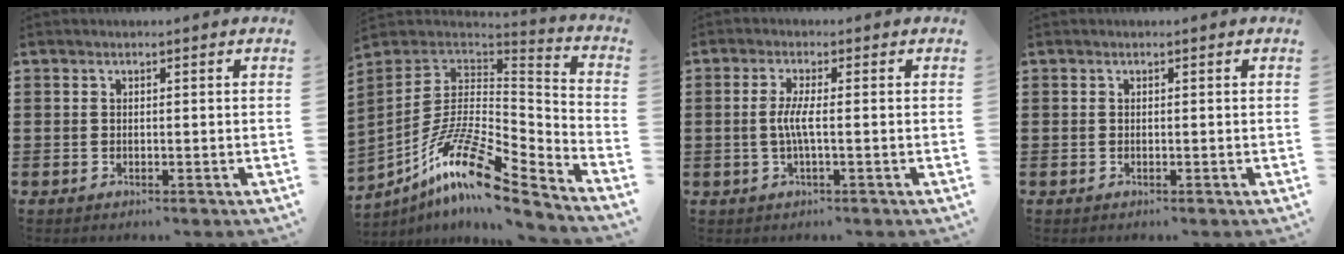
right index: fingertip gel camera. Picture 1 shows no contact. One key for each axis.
{"total": 15.1, "fx": -8.9, "fy": 4.4, "fz": 11.4, "tx": -0.226, "ty": 0.009, "tz": -0.166}
{"total": 3.3, "fx": -0.4, "fy": 0.0, "fz": 3.3, "tx": -0.076, "ty": -0.010, "tz": -0.014}
{"total": 0.0}